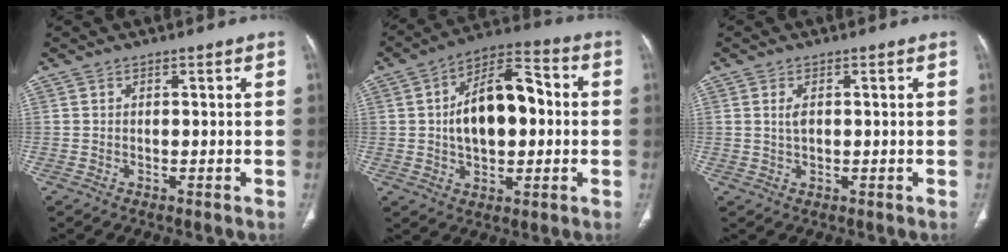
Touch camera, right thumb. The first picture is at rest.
{"total": 15.7, "force": [0.8, 8.8, 12.9], "torque": [-0.189, 0.030, 0.006]}
{"total": 2.3, "force": [0.5, 1.2, 1.9], "torque": [-0.040, -0.002, 0.012]}